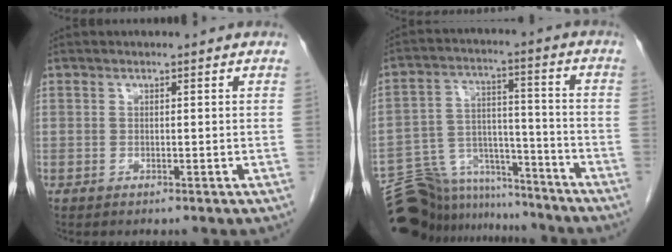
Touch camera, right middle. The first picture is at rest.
{"total": 16.6, "force": [-15.6, 5.2, 2.4], "torque": [-0.050, 0.045, -0.241]}